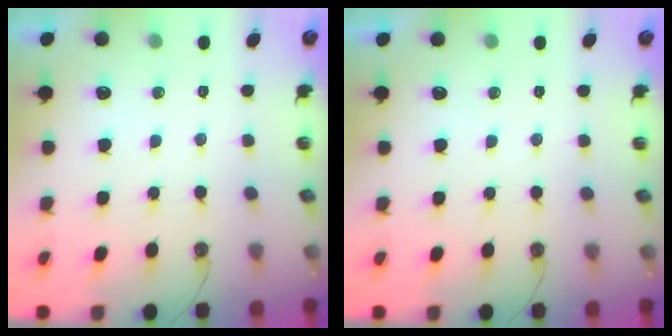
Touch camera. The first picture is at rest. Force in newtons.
{"total": 0.0}